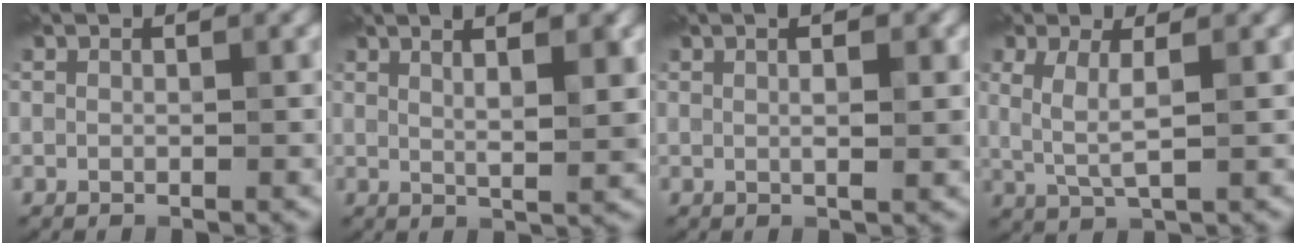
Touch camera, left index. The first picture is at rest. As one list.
[{"total": 5.4, "force": [2.3, 1.4, 4.6], "torque": [-0.047, 0.015, 0.018]}, {"total": 2.5, "force": [0.5, 0.7, 2.3], "torque": [-0.025, -0.002, 0.010]}, {"total": 2.6, "force": [0.5, 0.4, 2.5], "torque": [-0.063, -0.003, 0.015]}]